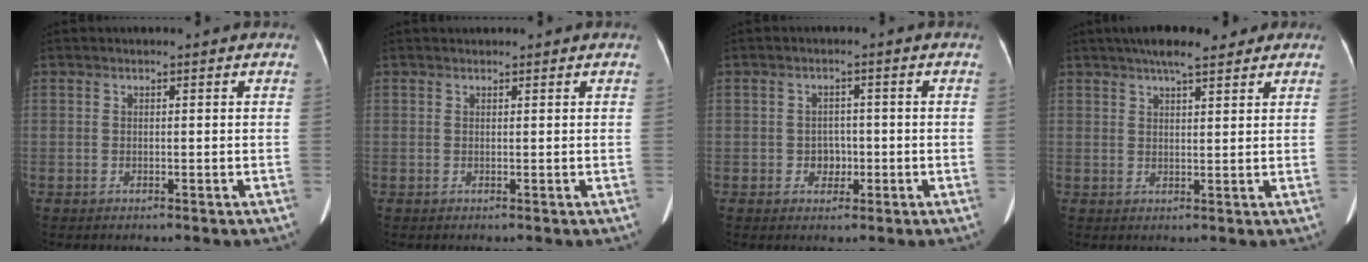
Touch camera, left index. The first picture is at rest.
{"total": 1.2, "force": [1.0, 0.5, 0.3], "torque": [-0.006, 0.018, 0.016]}
{"total": 2.5, "force": [-0.7, 2.0, 1.2], "torque": [-0.012, 0.008, -0.008]}
{"total": 7.3, "force": [5.5, 1.7, 4.4], "torque": [-0.064, 0.028, 0.084]}